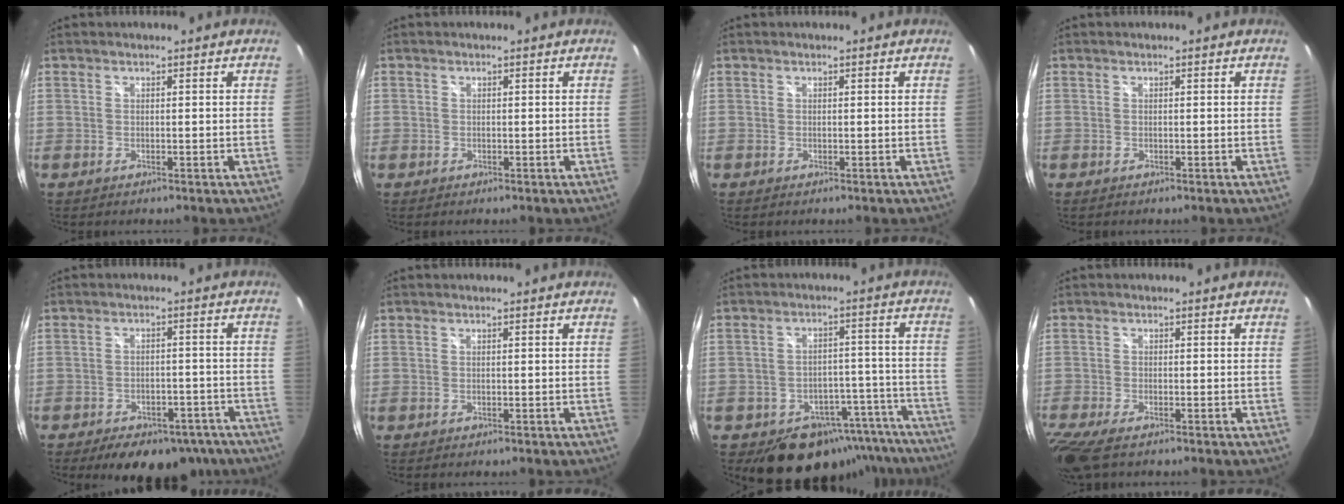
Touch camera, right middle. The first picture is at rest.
{"total": 0.8, "force": [-0.3, 0.7, -0.1], "torque": [-0.002, 0.003, -0.005]}
{"total": 0.0}
{"total": 0.0}
{"total": 14.2, "force": [-10.5, 7.1, 6.5], "torque": [-0.126, 0.008, -0.122]}
{"total": 0.0}
{"total": 15.2, "force": [-11.4, 9.0, 4.2], "torque": [-0.068, 0.050, -0.118]}
{"total": 7.5, "force": [-5.3, 2.2, 4.8], "torque": [-0.117, -0.038, -0.103]}